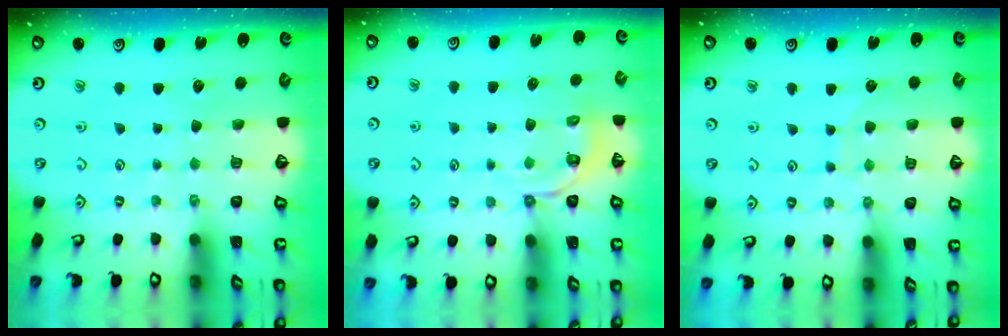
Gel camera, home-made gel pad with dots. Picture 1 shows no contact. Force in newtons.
{"total": 4.4, "press": 3.8, "slide": 2.1}
{"total": 7.1, "press": 7.1, "slide": 0.5}